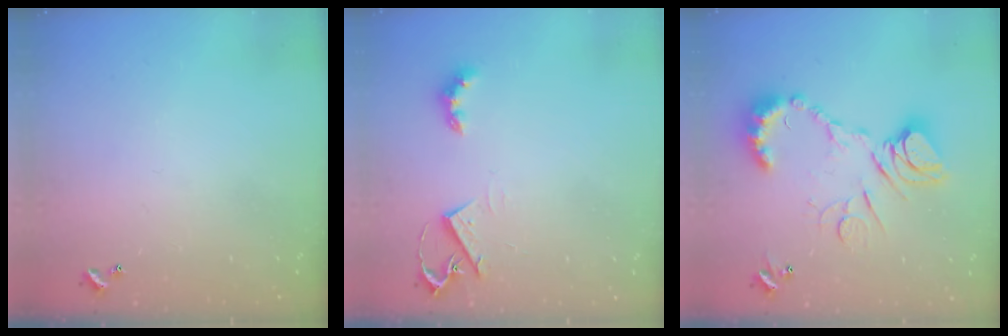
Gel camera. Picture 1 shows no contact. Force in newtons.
{"total": 4.6, "press": 4.5, "slide": 0.6}
{"total": 16.1, "press": 16.0, "slide": 1.8}